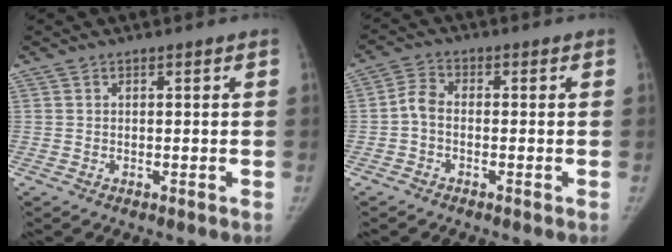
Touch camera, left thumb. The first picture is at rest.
{"total": 3.8, "force": [-1.0, 2.3, 2.8], "torque": [-0.053, 0.015, -0.031]}